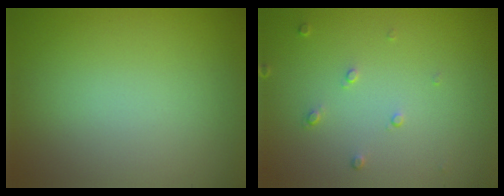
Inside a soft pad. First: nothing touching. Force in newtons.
{"total": 0.9, "press": 0.6, "slide": 0.7}